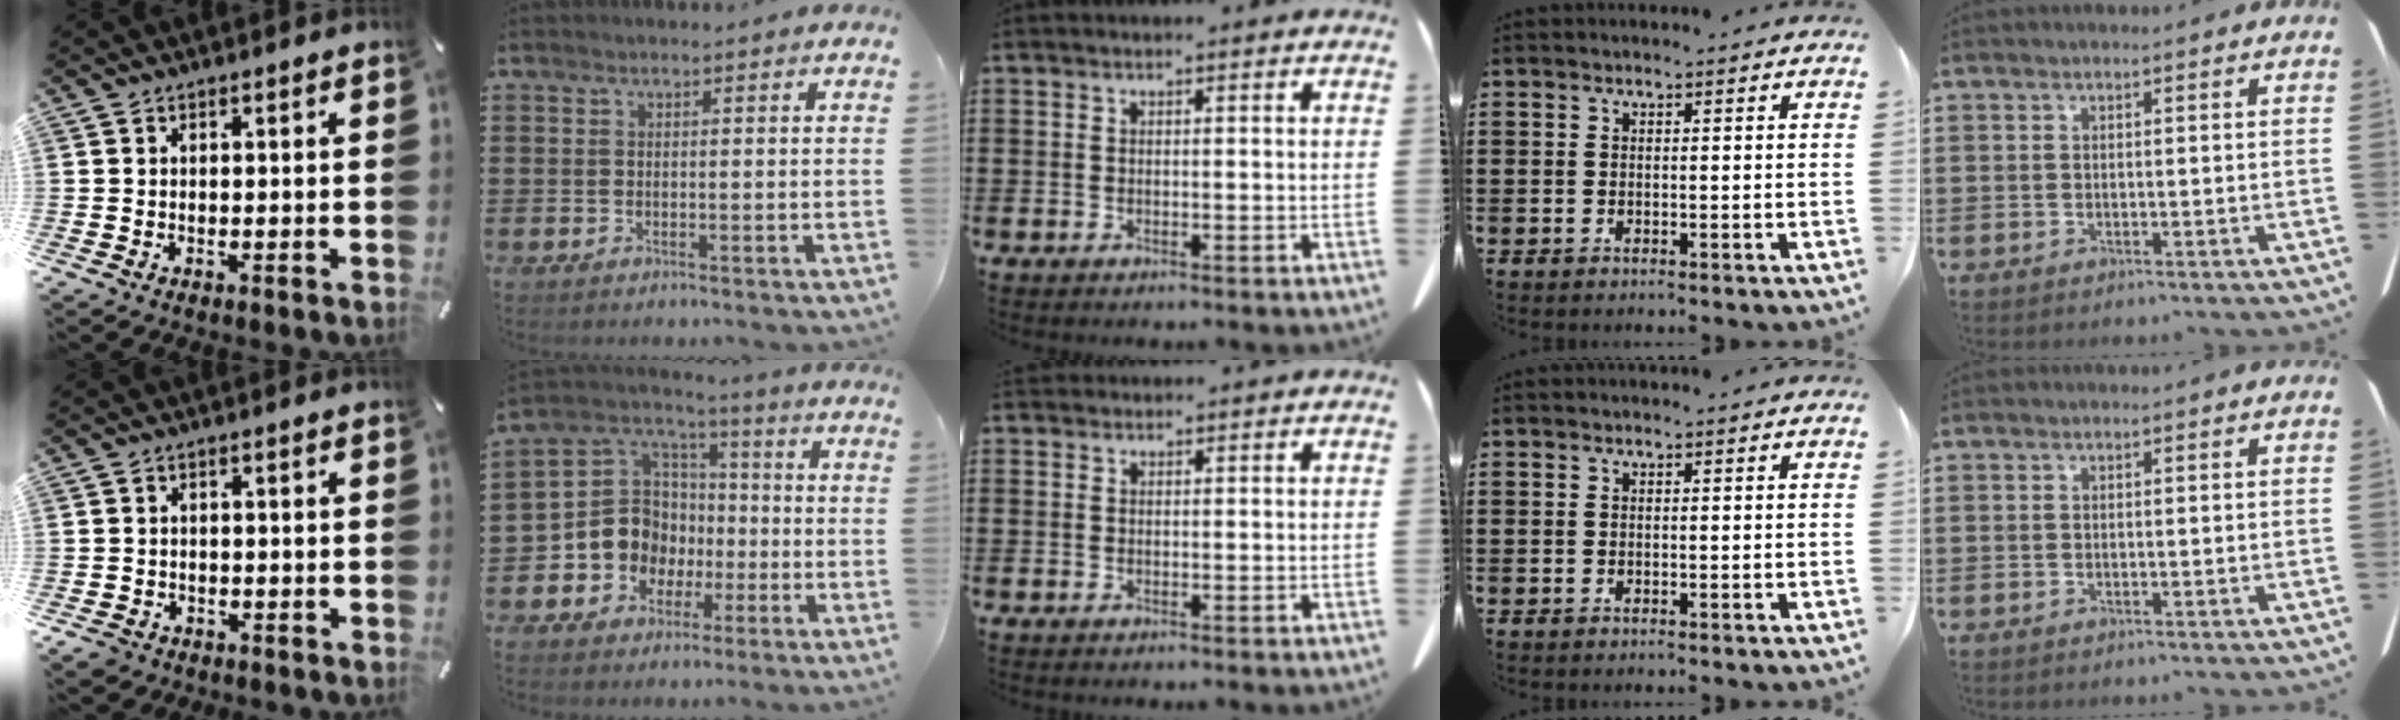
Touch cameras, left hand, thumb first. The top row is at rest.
{"thumb": {"total": 2.3, "force": [-1.5, 1.7, 0.6], "torque": [-0.017, 0.006, -0.033]}, "index": {"total": 10.2, "force": [-2.3, 9.4, 3.1], "torque": [-0.113, 0.004, -0.042]}, "middle": {"total": 0.6, "force": [0.6, 0.3, 0.1], "torque": [-0.002, 0.000, 0.012]}}